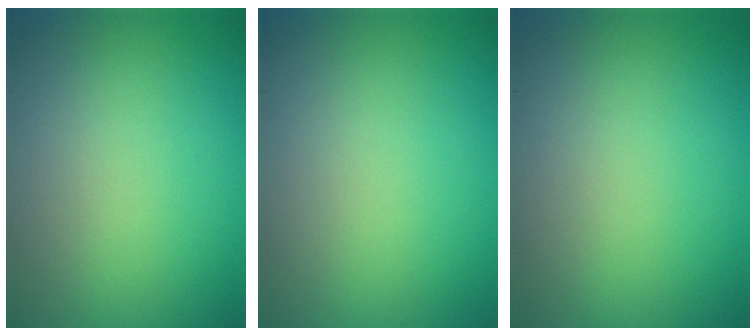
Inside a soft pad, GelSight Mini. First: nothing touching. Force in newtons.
{"total": 0.0}
{"total": 0.0}